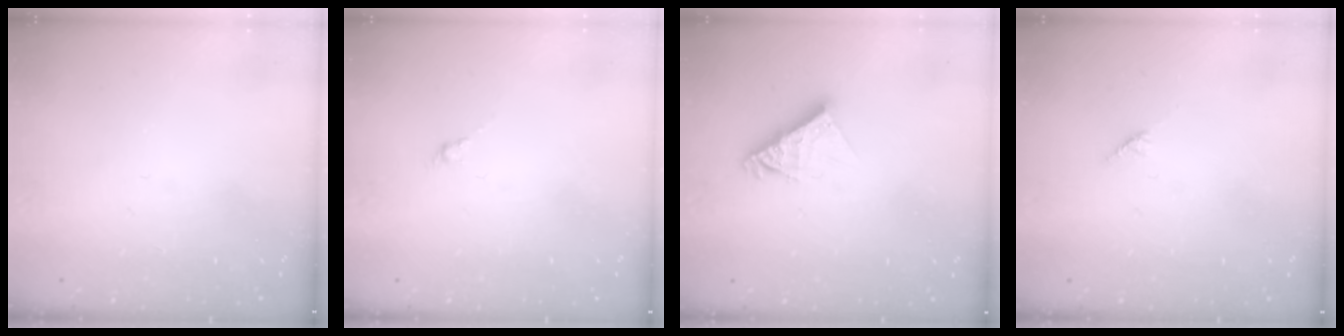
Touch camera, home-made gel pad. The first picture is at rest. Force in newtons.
{"total": 0.0}
{"total": 8.4, "press": 8.4, "slide": 0.7}
{"total": 2.7, "press": 2.7, "slide": 0.2}